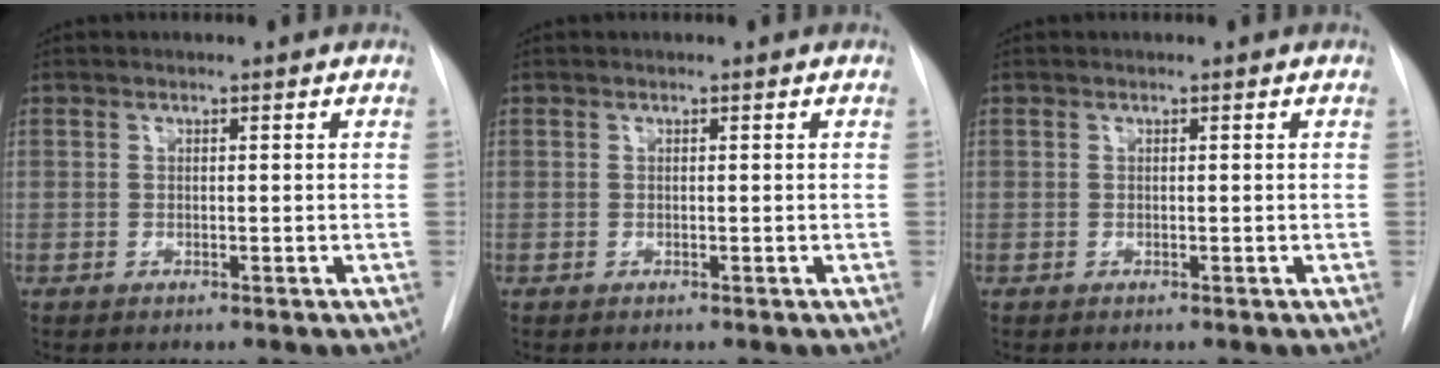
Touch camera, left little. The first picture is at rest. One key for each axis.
{"total": 0.0}
{"total": 0.0}